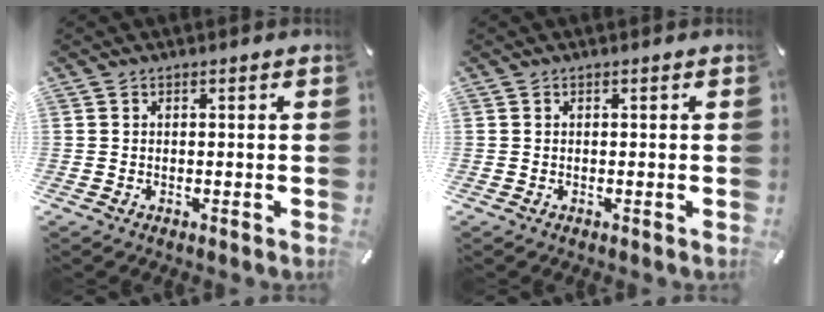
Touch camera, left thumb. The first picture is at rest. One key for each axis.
{"total": 0.0}